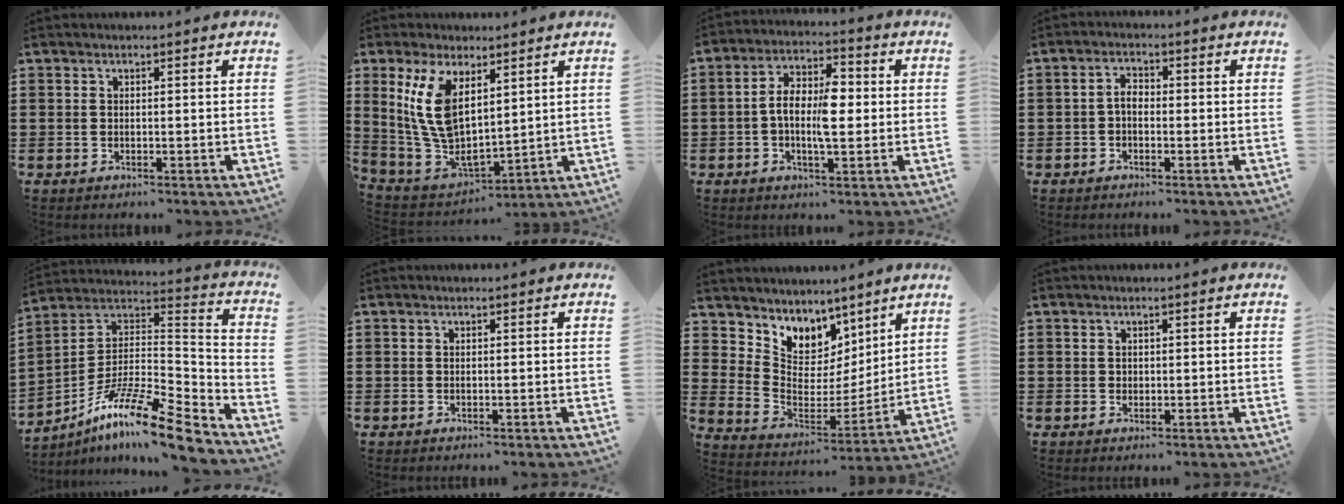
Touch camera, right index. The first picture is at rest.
{"total": 10.3, "force": [4.0, 4.6, 8.4], "torque": [-0.194, -0.023, 0.075]}
{"total": 7.9, "force": [-0.4, 3.5, 7.1], "torque": [-0.144, 0.006, -0.009]}
{"total": 2.6, "force": [-0.7, 1.4, 2.0], "torque": [-0.048, 0.002, -0.018]}
{"total": 13.3, "force": [-9.7, 2.2, 8.8], "torque": [-0.159, 0.016, -0.183]}
{"total": 0.0}
{"total": 6.8, "force": [5.3, 4.1, -1.2], "torque": [-0.032, -0.064, 0.099]}
{"total": 0.8, "force": [0.4, 0.7, 0.1], "torque": [-0.004, 0.003, 0.008]}